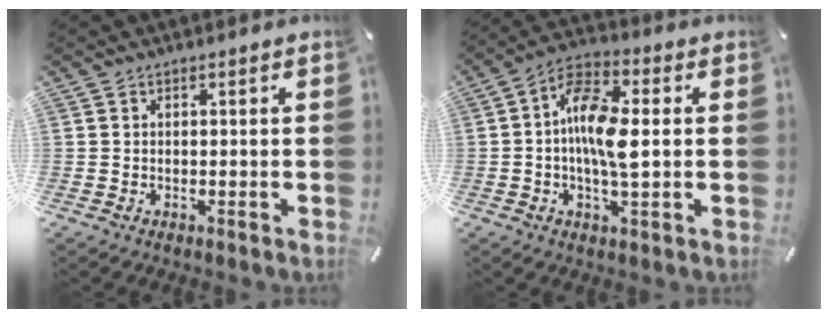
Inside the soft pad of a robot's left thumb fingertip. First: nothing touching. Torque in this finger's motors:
{"motor_torque": [-0.01, 0.85, 1.41, -0.17, 0.42]}